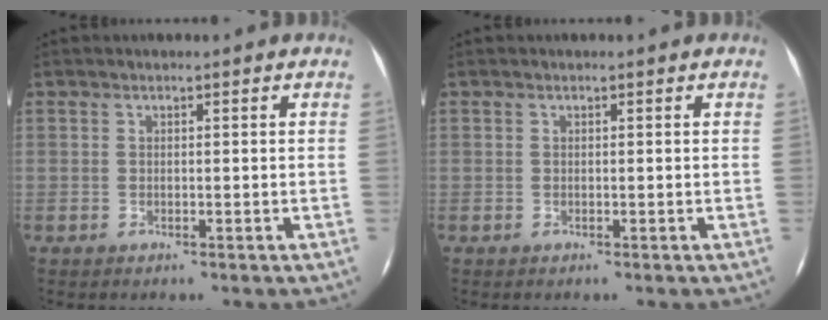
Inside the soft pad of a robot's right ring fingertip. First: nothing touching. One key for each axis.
{"total": 0.0}